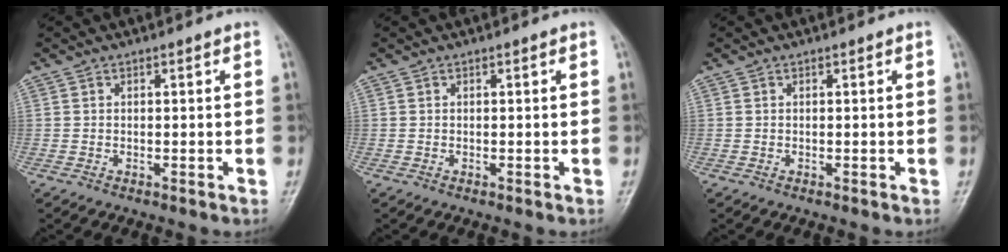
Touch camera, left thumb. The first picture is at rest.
{"total": 0.0}
{"total": 0.0}